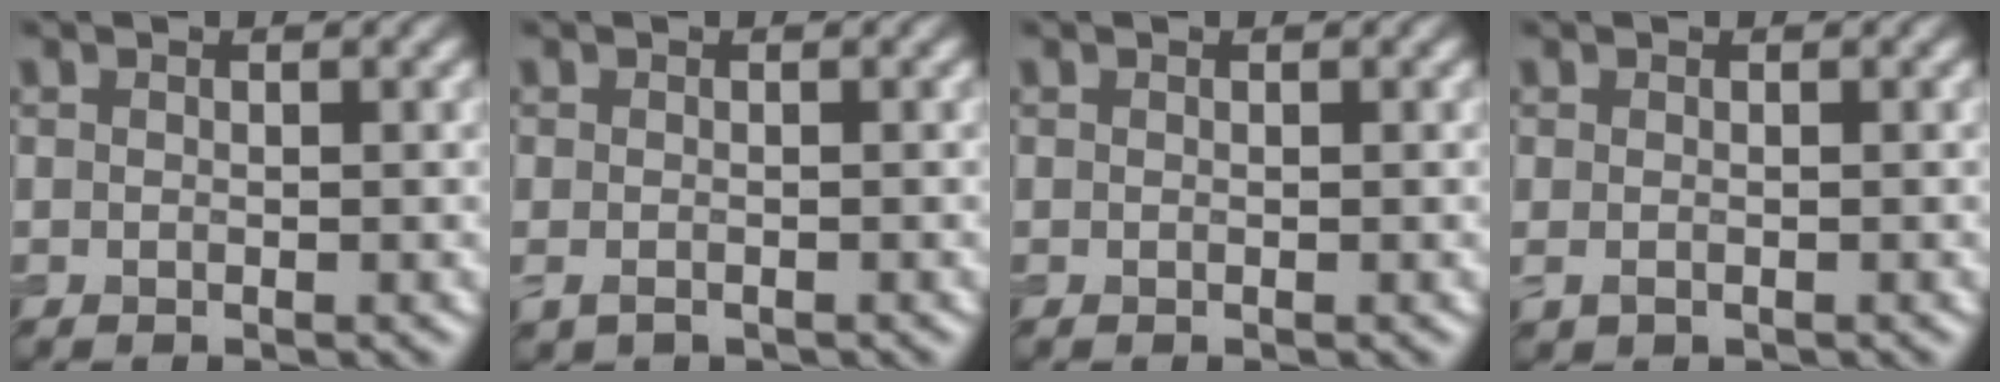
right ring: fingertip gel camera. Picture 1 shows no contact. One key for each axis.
{"total": 1.2, "fx": -0.8, "fy": 0.6, "fz": 0.7, "tx": -0.020, "ty": -0.005, "tz": -0.016}
{"total": 0.0}
{"total": 0.9, "fx": -0.4, "fy": 0.4, "fz": 0.6, "tx": -0.019, "ty": -0.005, "tz": -0.006}